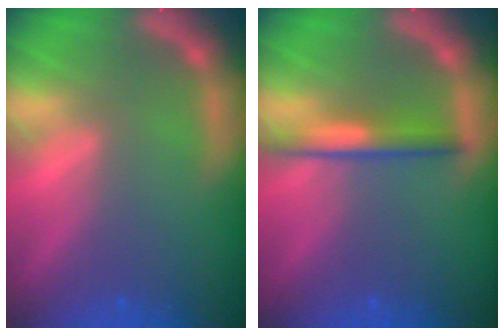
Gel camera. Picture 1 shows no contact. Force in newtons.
{"total": 3.0}